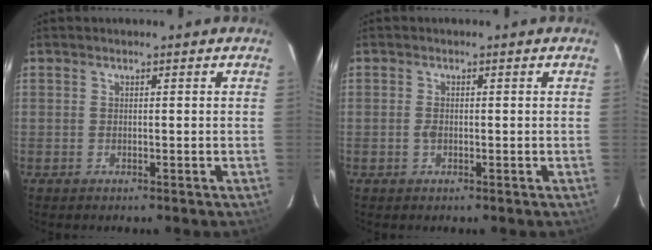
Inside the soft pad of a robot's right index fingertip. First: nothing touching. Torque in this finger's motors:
{"motor_torque": [0.36, 0.22, 0.17, 0.03]}